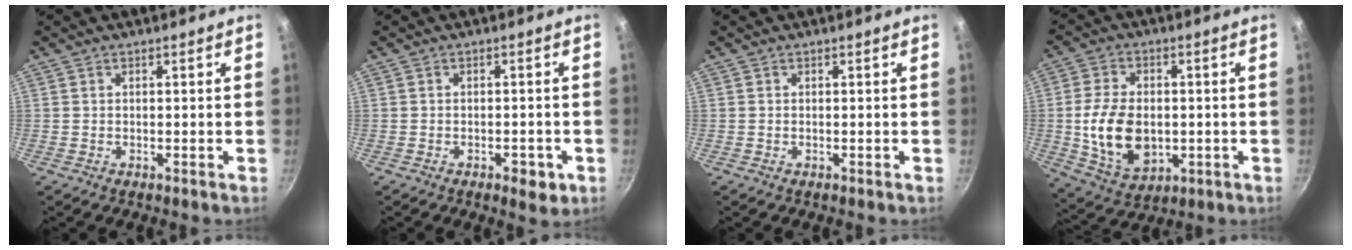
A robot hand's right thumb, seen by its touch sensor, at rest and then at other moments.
{"total": 3.8, "force": [-1.8, 1.7, 2.8], "torque": [-0.031, 0.003, -0.020]}
{"total": 0.0}
{"total": 13.5, "force": [-1.0, 9.0, 10.0], "torque": [-0.165, -0.001, -0.005]}